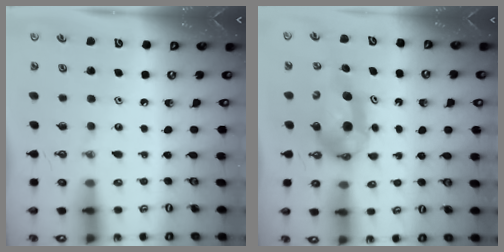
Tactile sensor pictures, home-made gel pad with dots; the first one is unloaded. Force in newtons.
{"total": 6.8, "press": 6.7, "slide": 0.8}